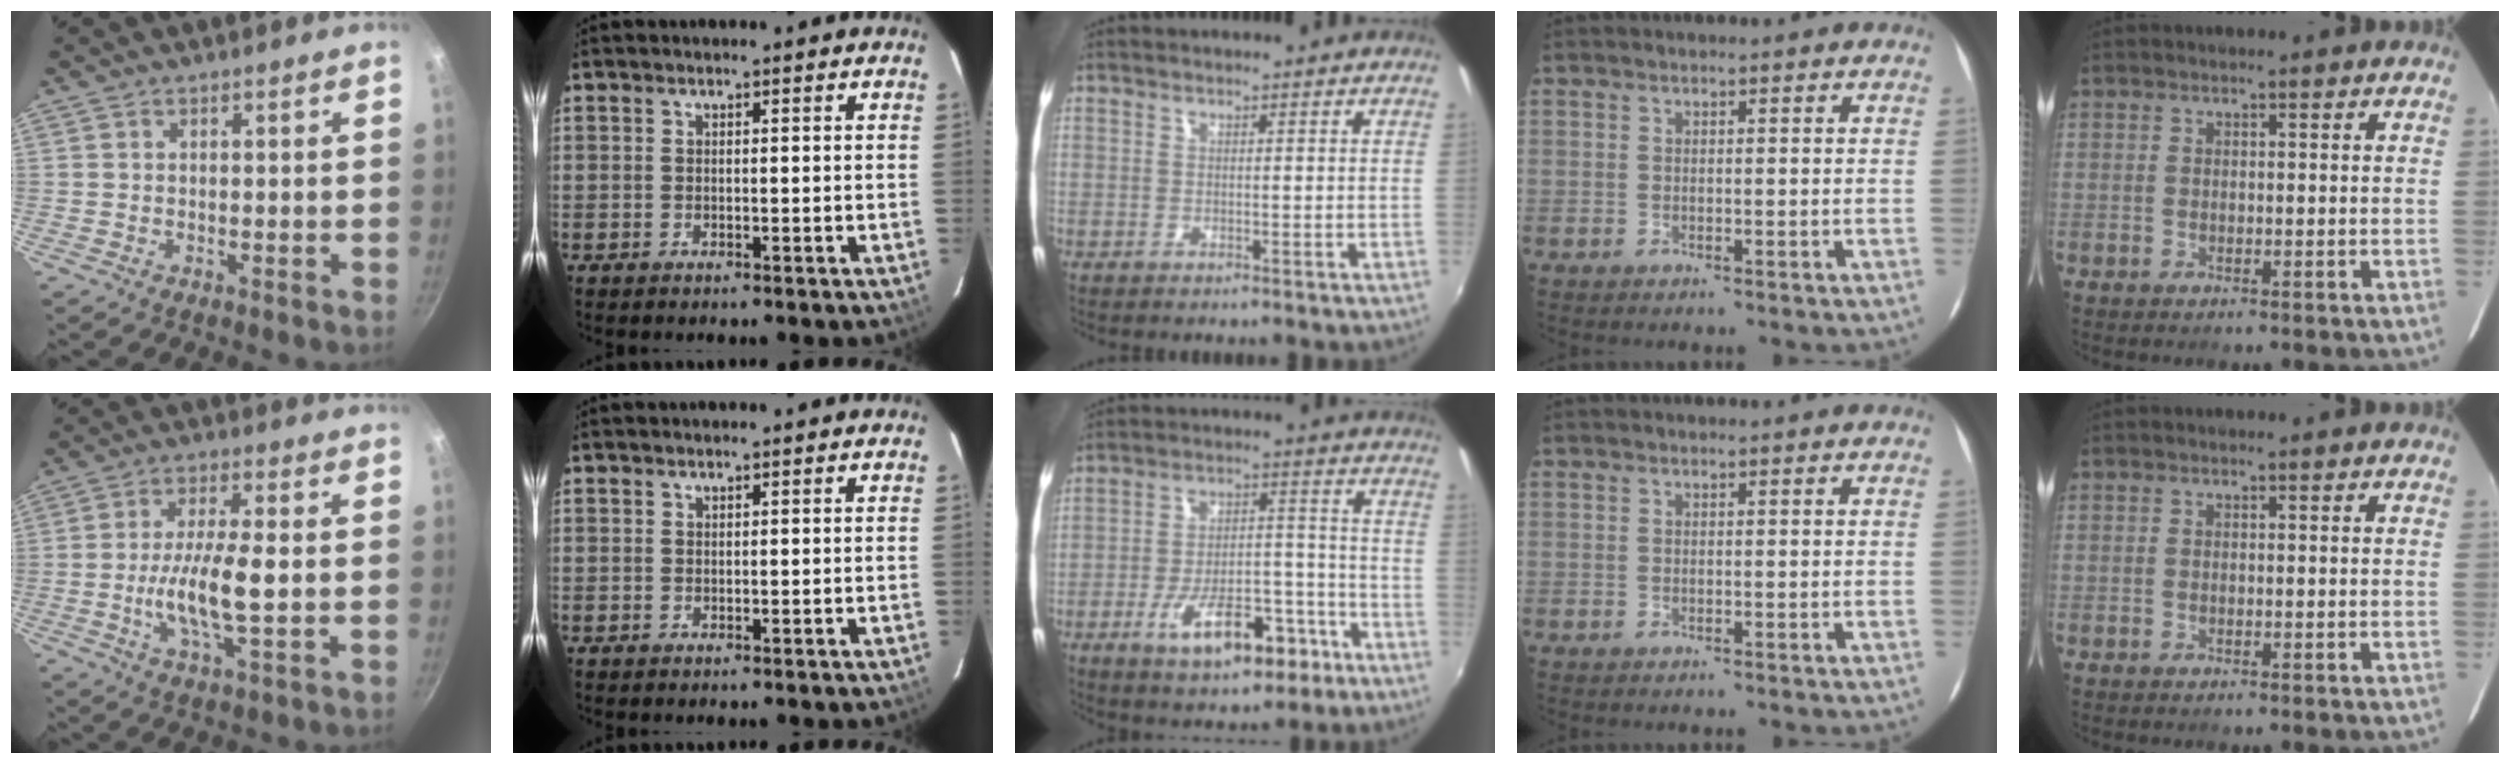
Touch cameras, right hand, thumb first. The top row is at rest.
{"thumb": {"total": 10.7, "force": [-1.2, 2.8, 10.3], "torque": [-0.198, 0.012, -0.026]}, "middle": {"total": 13.4, "force": [-7.4, 5.8, 9.6], "torque": [-0.167, 0.013, -0.104]}}